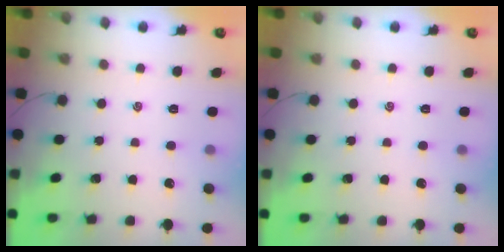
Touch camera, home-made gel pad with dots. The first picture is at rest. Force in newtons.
{"total": 0.0}